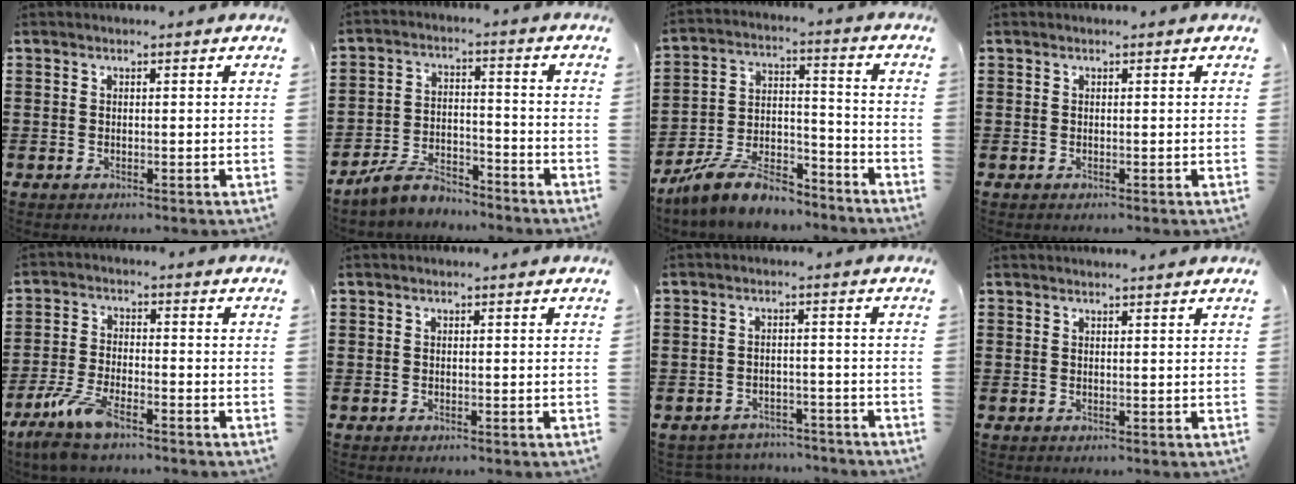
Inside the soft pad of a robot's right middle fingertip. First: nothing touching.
{"total": 6.3, "force": [-5.8, 1.8, 1.6], "torque": [-0.038, 0.011, -0.115]}
{"total": 9.5, "force": [-8.2, 2.9, 3.7], "torque": [-0.073, 0.027, -0.159]}
{"total": 0.0}
{"total": 6.9, "force": [-5.1, 1.7, 4.4], "torque": [-0.110, -0.014, -0.101]}
{"total": 0.0}
{"total": 2.9, "force": [-2.9, 0.5, -0.2], "torque": [-0.005, 0.000, -0.064]}
{"total": 0.9, "force": [0.9, -0.2, 0.1], "torque": [-0.002, -0.003, 0.018]}